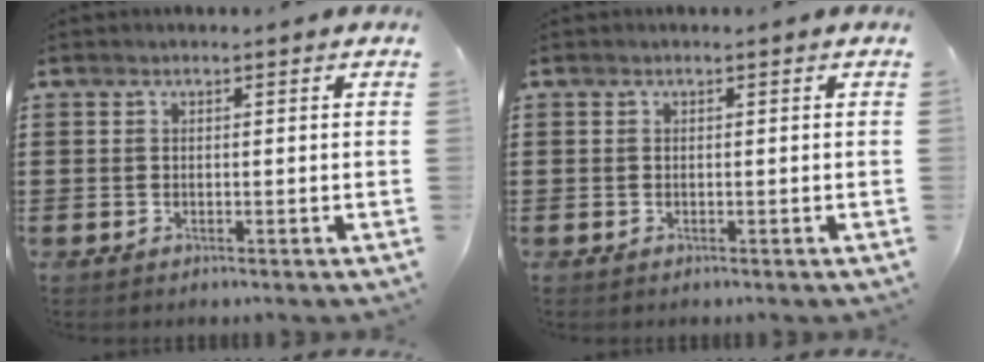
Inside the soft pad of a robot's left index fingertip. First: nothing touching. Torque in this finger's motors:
{"motor_torque": [0.00, 0.00, -0.01, 0.01]}